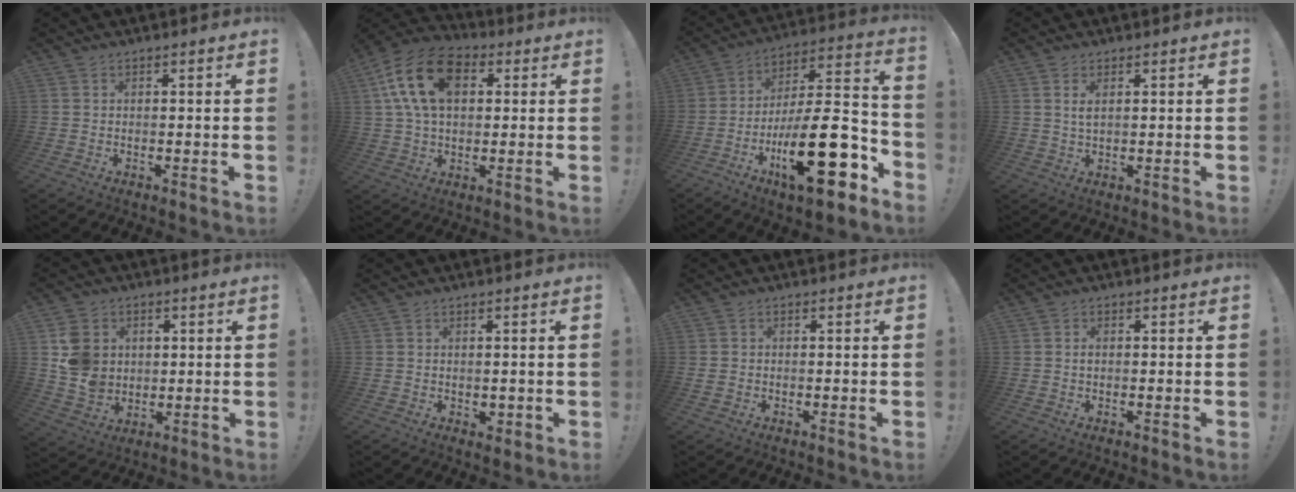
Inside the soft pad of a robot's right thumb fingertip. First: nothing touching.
{"total": 17.6, "force": [5.4, 11.0, 12.5], "torque": [-0.239, -0.002, 0.096]}
{"total": 26.3, "force": [-10.2, 8.7, 22.6], "torque": [-0.367, 0.052, -0.161]}
{"total": 2.4, "force": [1.0, 0.8, 2.1], "torque": [-0.038, -0.002, 0.016]}
{"total": 11.2, "force": [2.5, 9.9, 4.5], "torque": [-0.081, 0.002, 0.055]}
{"total": 1.9, "force": [0.1, 1.6, 1.0], "torque": [-0.004, -0.002, 0.002]}
{"total": 1.4, "force": [-0.2, 1.2, 0.6], "torque": [-0.013, 0.004, -0.003]}
{"total": 1.0, "force": [0.1, 0.6, 0.7], "torque": [-0.011, 0.002, 0.001]}